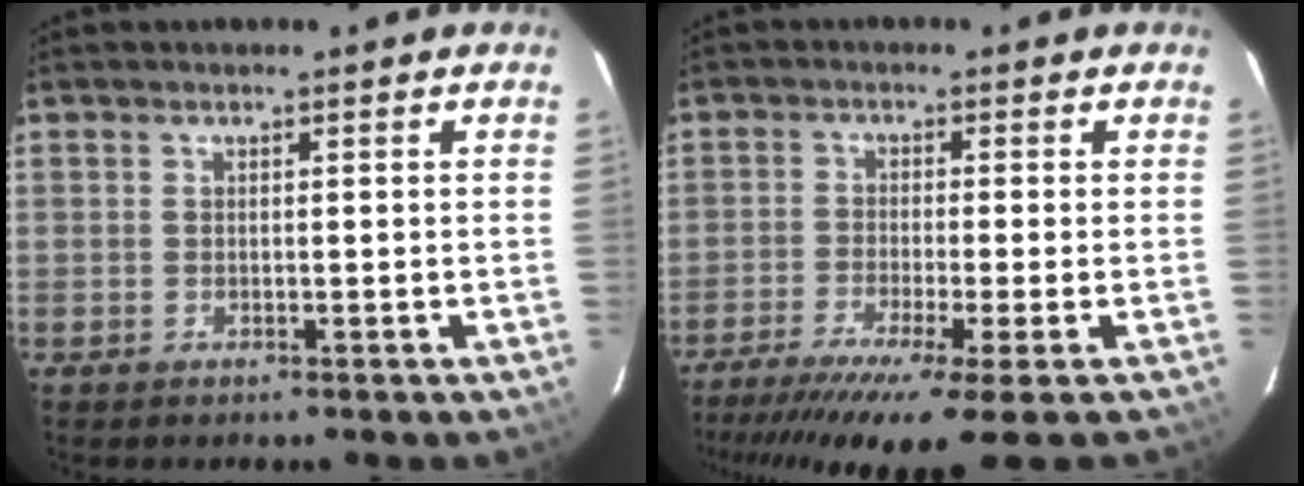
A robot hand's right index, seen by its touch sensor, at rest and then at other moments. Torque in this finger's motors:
{"motor_torque": [1.90, -0.24, 1.01, 0.21]}